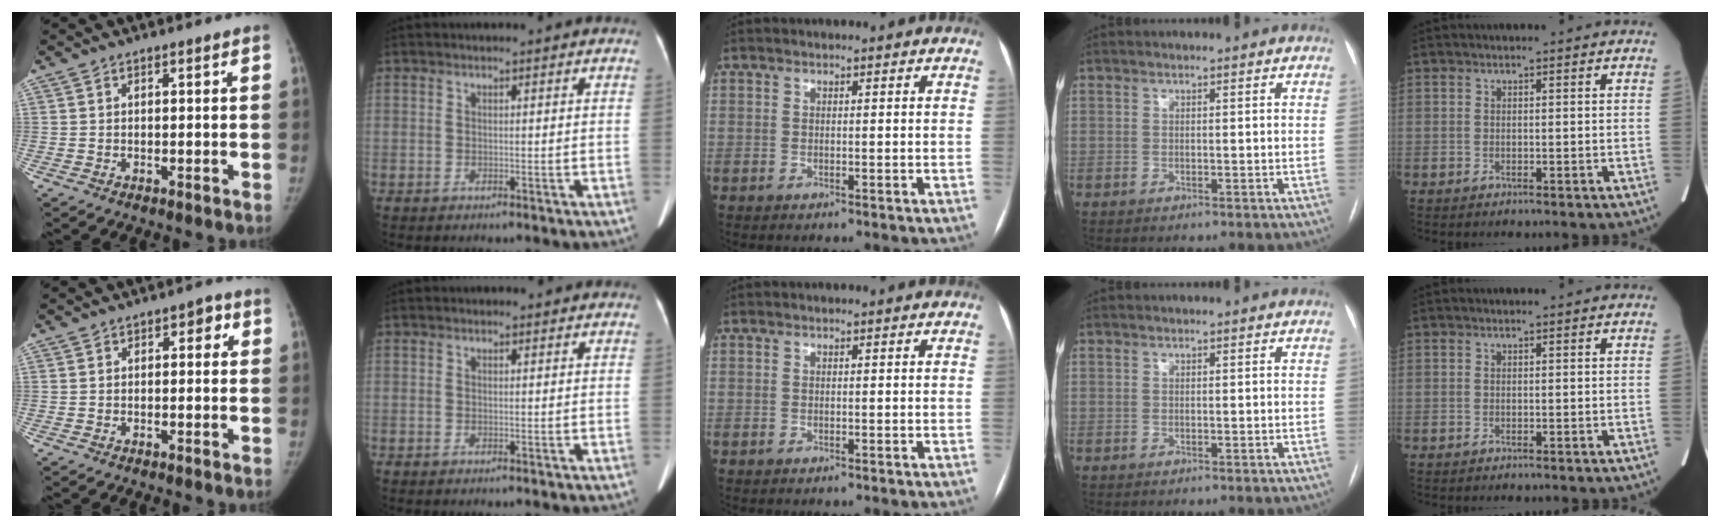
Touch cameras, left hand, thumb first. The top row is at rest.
{"thumb": {"total": 2.5, "force": [0.4, 1.6, 1.9], "torque": [0.000, 0.006, -0.004]}}